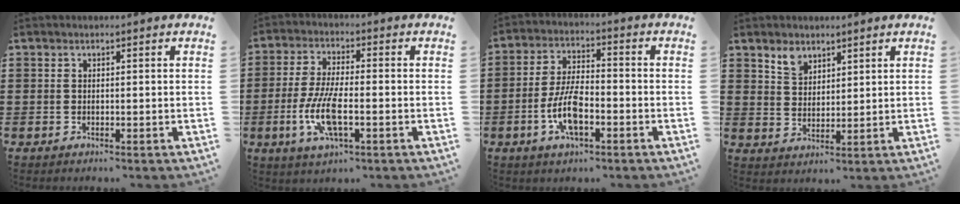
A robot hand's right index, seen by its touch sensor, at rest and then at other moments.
{"total": 8.4, "force": [-2.6, 2.6, 7.6], "torque": [-0.165, -0.013, -0.049]}
{"total": 8.3, "force": [-2.9, 3.3, 7.0], "torque": [-0.157, -0.004, -0.059]}
{"total": 3.3, "force": [2.6, 1.9, 0.9], "torque": [-0.018, 0.002, 0.048]}